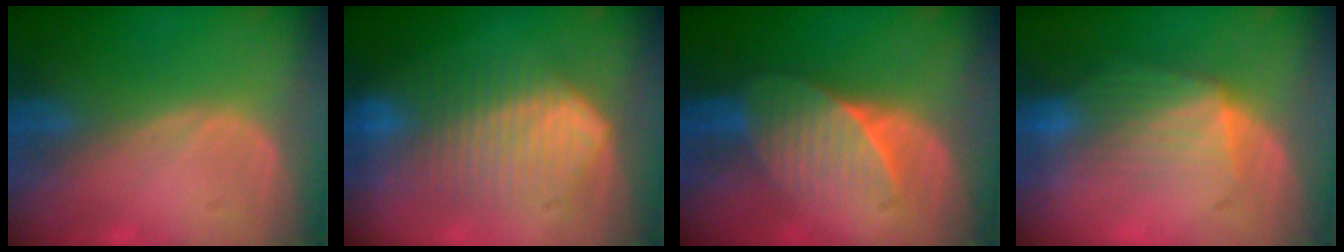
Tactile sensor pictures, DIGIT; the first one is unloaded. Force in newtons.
{"total": 9.4, "press": 9.4, "slide": 0.2}
{"total": 7.2, "press": 6.6, "slide": 2.8}
{"total": 7.0, "press": 6.6, "slide": 2.3}